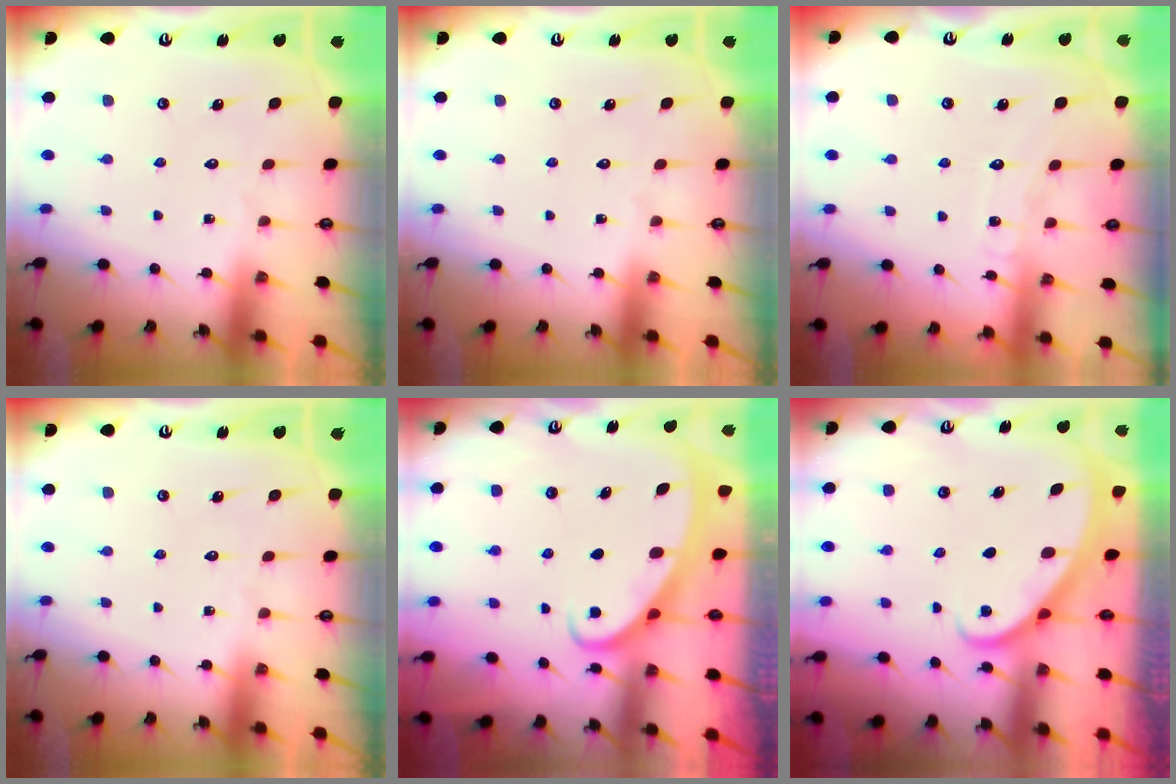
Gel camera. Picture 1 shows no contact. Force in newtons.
{"total": 0.0}
{"total": 5.7, "press": 5.7, "slide": 0.6}
{"total": 0.0}
{"total": 2.6, "press": 2.5, "slide": 0.4}
{"total": 1.9, "press": 1.9, "slide": 0.2}